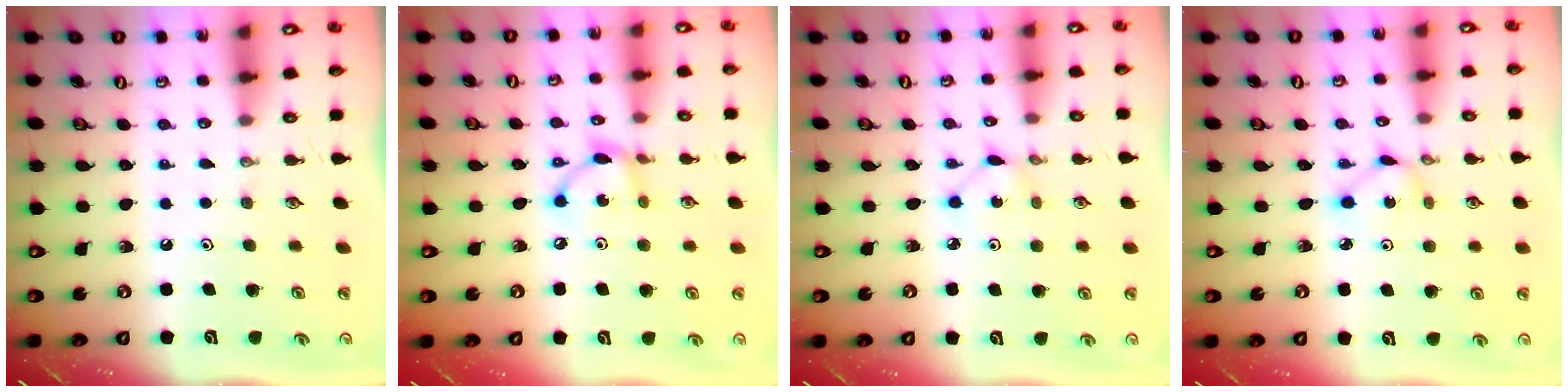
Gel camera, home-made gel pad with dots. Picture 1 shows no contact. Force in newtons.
{"total": 7.6, "press": 7.6, "slide": 0.3}
{"total": 1.3, "press": 1.3, "slide": 0.2}
{"total": 2.6, "press": 2.6, "slide": 0.1}